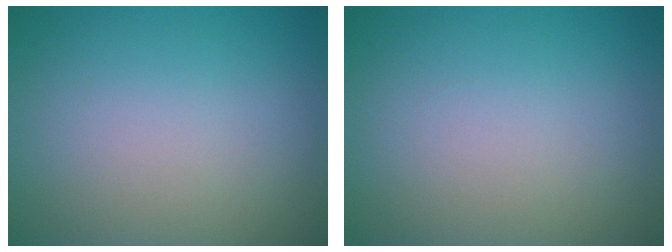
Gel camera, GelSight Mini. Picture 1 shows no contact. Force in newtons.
{"total": 0.0}